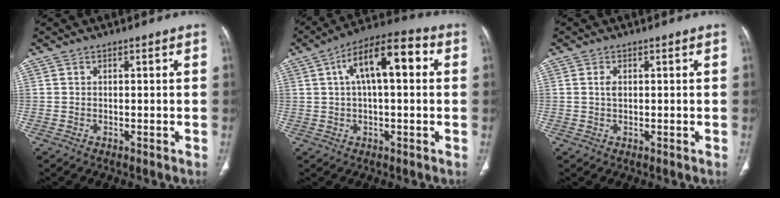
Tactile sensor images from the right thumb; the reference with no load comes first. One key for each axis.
{"total": 13.0, "fx": 3.1, "fy": 5.2, "fz": 11.5, "tx": -0.184, "ty": 0.032, "tz": 0.041}
{"total": 1.5, "fx": 0.3, "fy": 0.8, "fz": 1.2, "tx": -0.024, "ty": 0.002, "tz": 0.006}